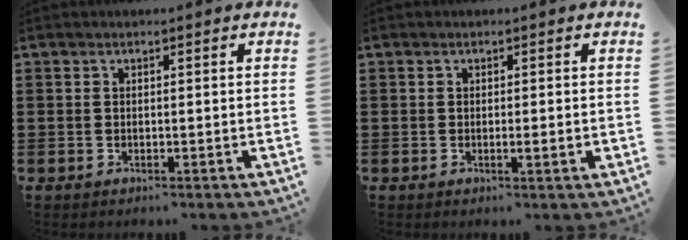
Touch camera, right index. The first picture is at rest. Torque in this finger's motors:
{"motor_torque": [0.79, 0.01, 0.06, 0.02]}